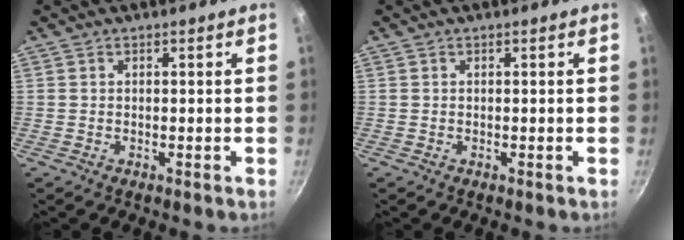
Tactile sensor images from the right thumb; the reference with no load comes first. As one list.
[{"total": 0.0}]